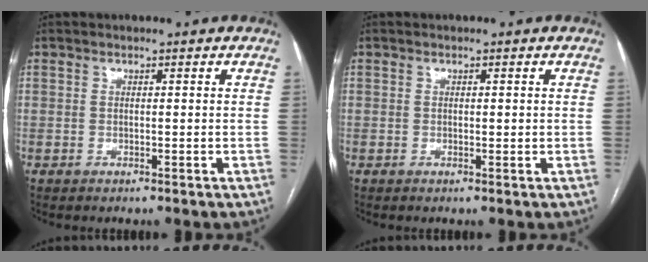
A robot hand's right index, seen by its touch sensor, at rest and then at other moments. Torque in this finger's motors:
{"motor_torque": [-0.19, 0.19, -0.03, -0.01]}